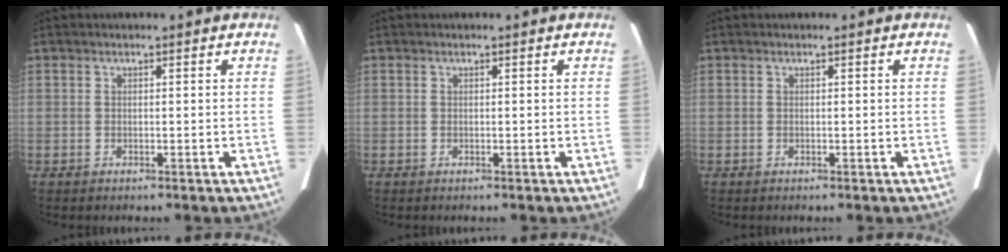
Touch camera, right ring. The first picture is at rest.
{"total": 0.0}
{"total": 0.0}